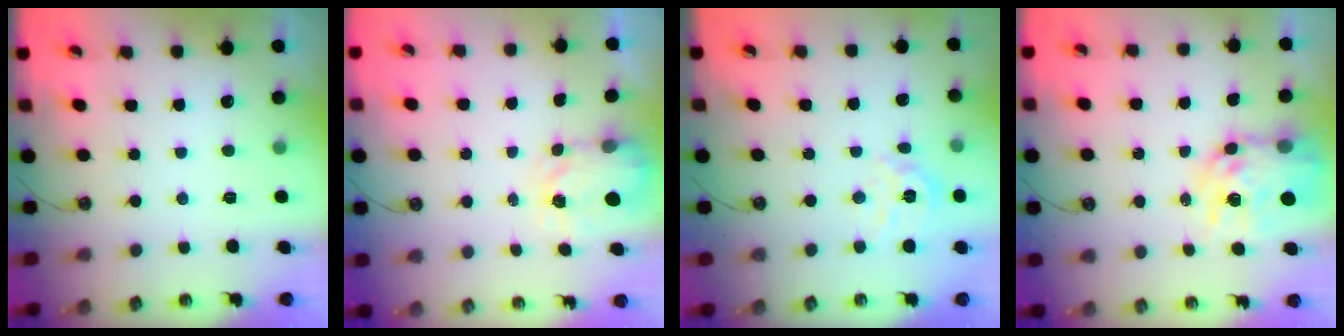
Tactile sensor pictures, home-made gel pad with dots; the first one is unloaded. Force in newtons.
{"total": 4.0, "press": 3.9, "slide": 0.6}
{"total": 8.7, "press": 8.7, "slide": 0.8}
{"total": 13.9, "press": 13.9, "slide": 1.3}